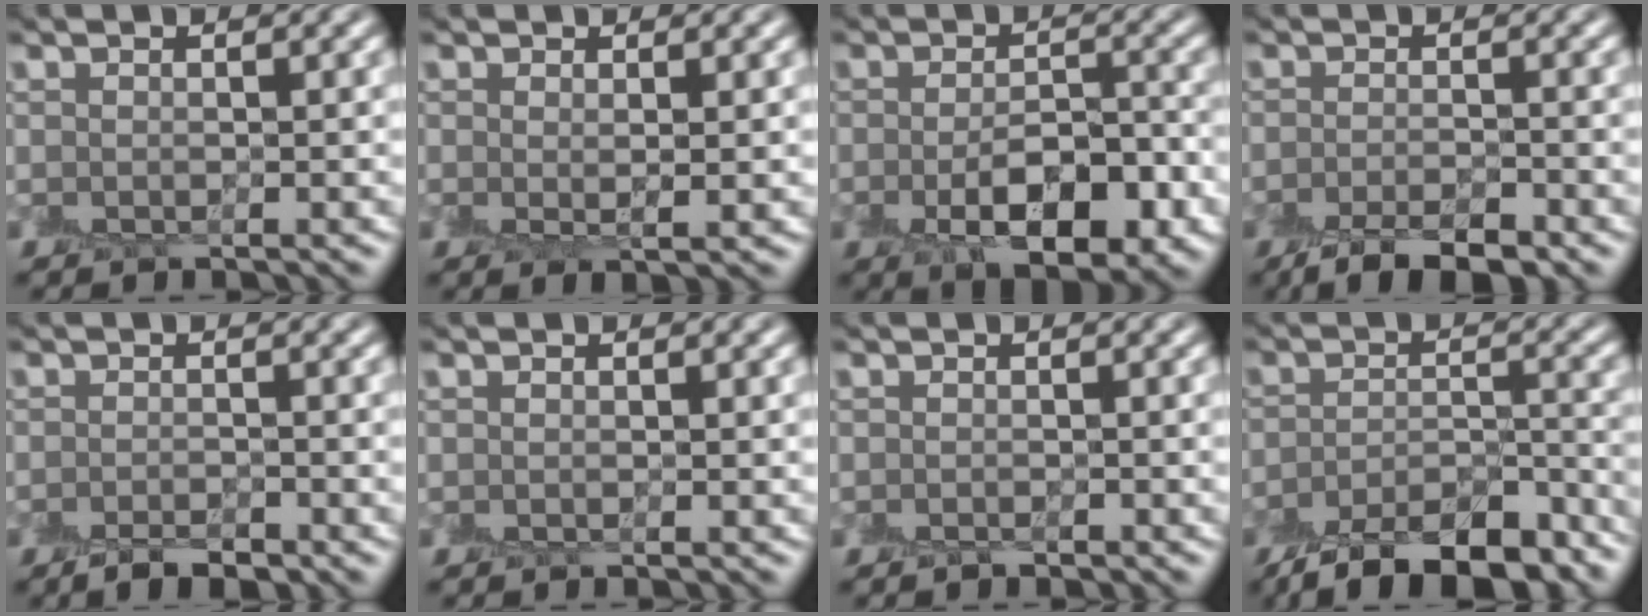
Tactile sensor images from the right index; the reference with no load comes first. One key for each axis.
{"total": 1.2, "fx": 0.3, "fy": 0.1, "fz": 1.1, "tx": -0.016, "ty": -0.006, "tz": 0.007}
{"total": 6.2, "fx": -2.4, "fy": 2.9, "fz": 4.9, "tx": -0.079, "ty": -0.008, "tz": -0.037}
{"total": 4.8, "fx": -3.6, "fy": 1.4, "fz": 2.8, "tx": -0.045, "ty": -0.008, "tz": -0.063}
{"total": 2.3, "fx": -1.8, "fy": 0.8, "fz": 1.2, "tx": -0.019, "ty": -0.005, "tz": -0.032}
{"total": 0.0}
{"total": 0.7, "fx": -0.6, "fy": 0.2, "fz": 0.1, "tx": -0.001, "ty": -0.006, "tz": -0.009}
{"total": 10.4, "fx": -8.2, "fy": 3.4, "fz": 5.5, "tx": -0.083, "ty": -0.017, "tz": -0.127}